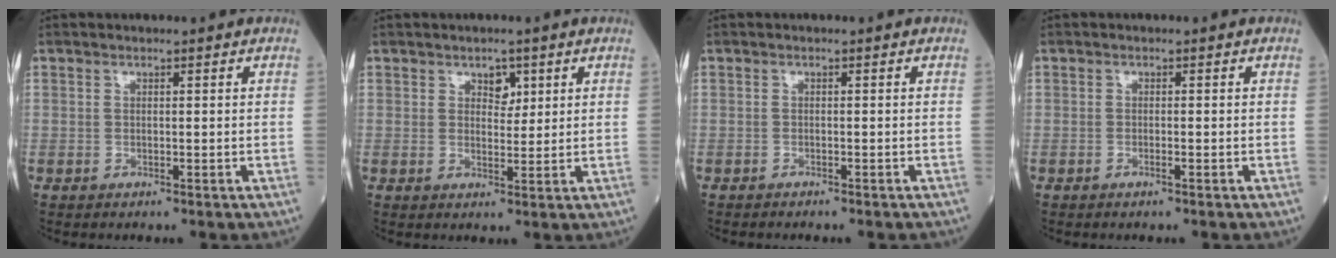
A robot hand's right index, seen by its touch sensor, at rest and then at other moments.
{"total": 2.7, "force": [1.4, 1.7, 1.6], "torque": [-0.016, 0.001, 0.022]}
{"total": 3.3, "force": [-3.0, 0.6, 1.4], "torque": [-0.021, -0.004, -0.033]}
{"total": 0.7, "force": [-0.5, 0.0, 0.6], "torque": [-0.013, 0.000, -0.007]}